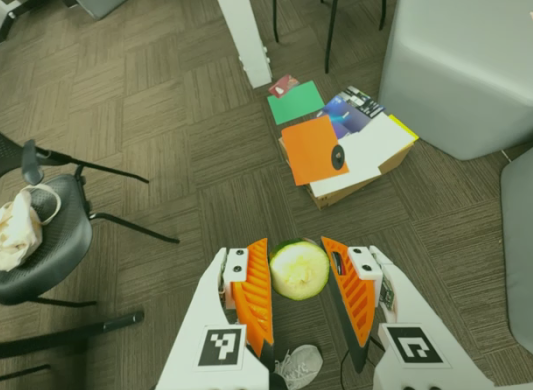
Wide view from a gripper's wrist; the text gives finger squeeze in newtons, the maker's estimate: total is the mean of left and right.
{"total": 11.4, "left": 11.7, "right": 11.2}